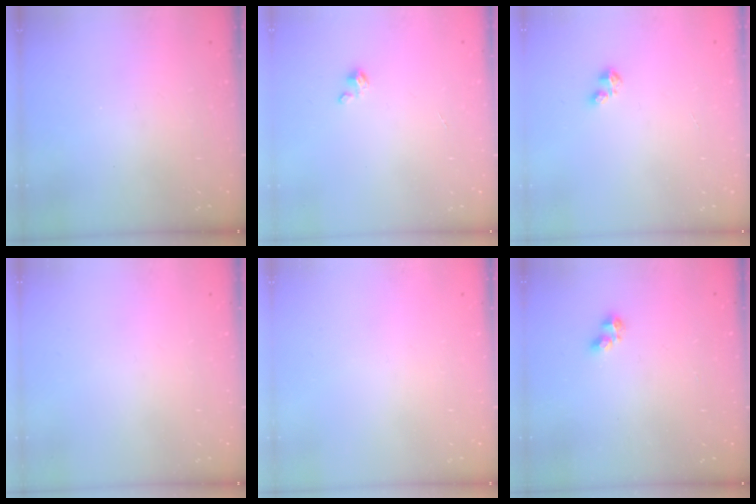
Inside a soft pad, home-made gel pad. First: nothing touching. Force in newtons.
{"total": 1.4, "press": 1.4, "slide": 0.3}
{"total": 1.6, "press": 1.6, "slide": 0.3}
{"total": 0.0}
{"total": 0.0}
{"total": 1.8, "press": 1.7, "slide": 0.5}